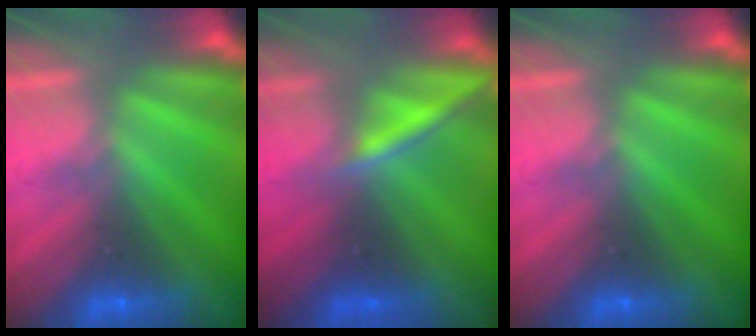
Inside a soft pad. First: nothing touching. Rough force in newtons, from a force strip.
{"total": 2.2}
{"total": 0.0}